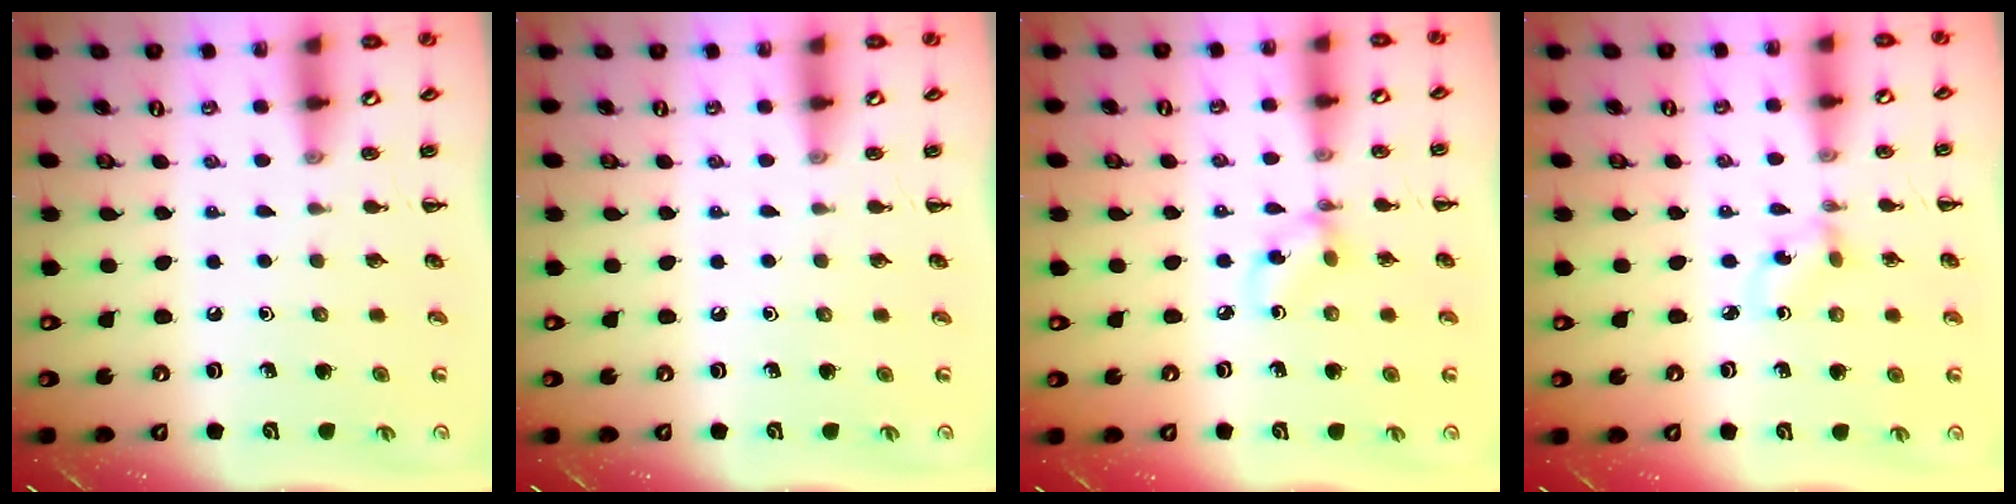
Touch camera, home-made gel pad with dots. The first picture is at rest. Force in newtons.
{"total": 0.0}
{"total": 3.7, "press": 3.7, "slide": 0.4}
{"total": 1.7, "press": 1.6, "slide": 0.7}